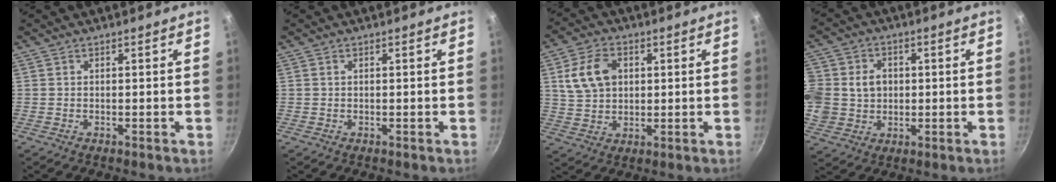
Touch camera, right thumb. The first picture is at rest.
{"total": 0.0}
{"total": 9.8, "force": [2.5, 7.1, 6.4], "torque": [-0.105, 0.004, 0.044]}
{"total": 16.4, "force": [1.1, 14.8, 7.0], "torque": [-0.177, 0.028, 0.023]}